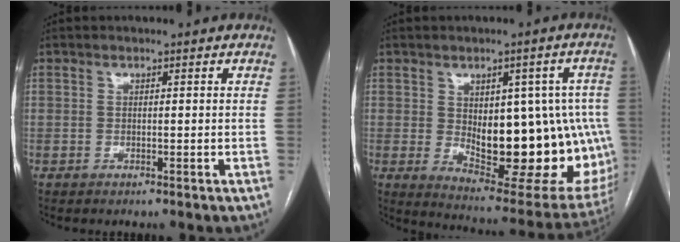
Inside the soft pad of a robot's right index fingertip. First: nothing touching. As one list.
[{"total": 22.0, "force": [-1.1, 9.2, 20.0], "torque": [-0.200, 0.011, 0.018]}]